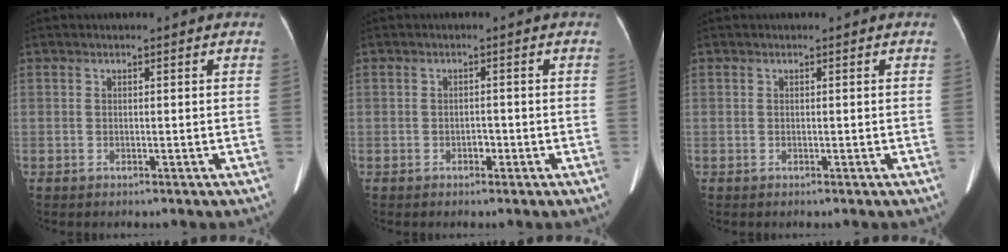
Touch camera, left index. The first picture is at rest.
{"total": 1.2, "force": [-0.6, 0.7, 0.7], "torque": [-0.009, 0.004, -0.009]}
{"total": 0.0}